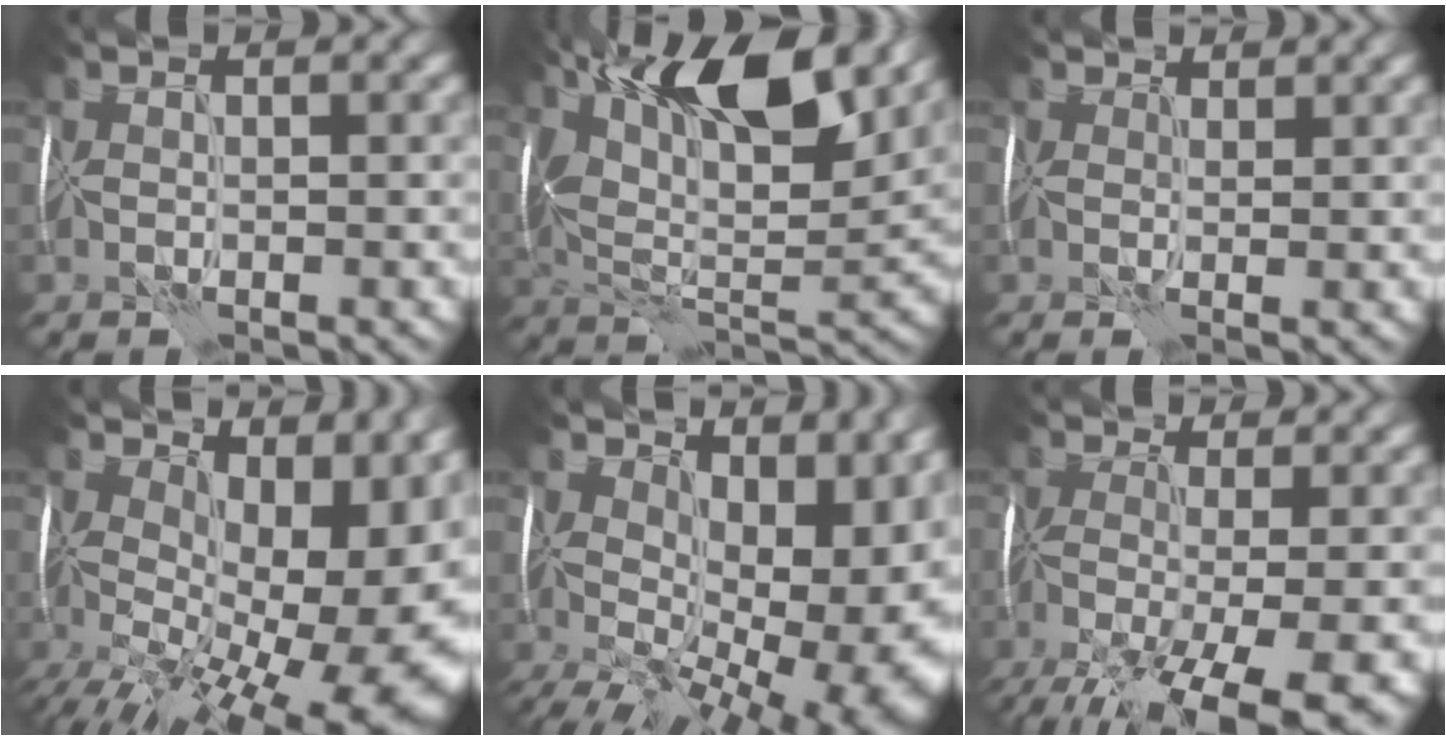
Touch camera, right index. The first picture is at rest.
{"total": 13.6, "force": [6.8, 5.6, 10.4], "torque": [-0.185, 0.015, 0.114]}
{"total": 2.5, "force": [1.7, 1.3, 1.4], "torque": [-0.028, 0.009, 0.013]}
{"total": 18.1, "force": [0.0, 10.8, 14.6], "torque": [-0.194, -0.012, 0.033]}
{"total": 16.8, "force": [1.2, 9.8, 13.5], "torque": [-0.187, -0.009, 0.046]}
{"total": 13.6, "force": [-8.4, 5.1, 9.4], "torque": [-0.174, -0.030, -0.103]}